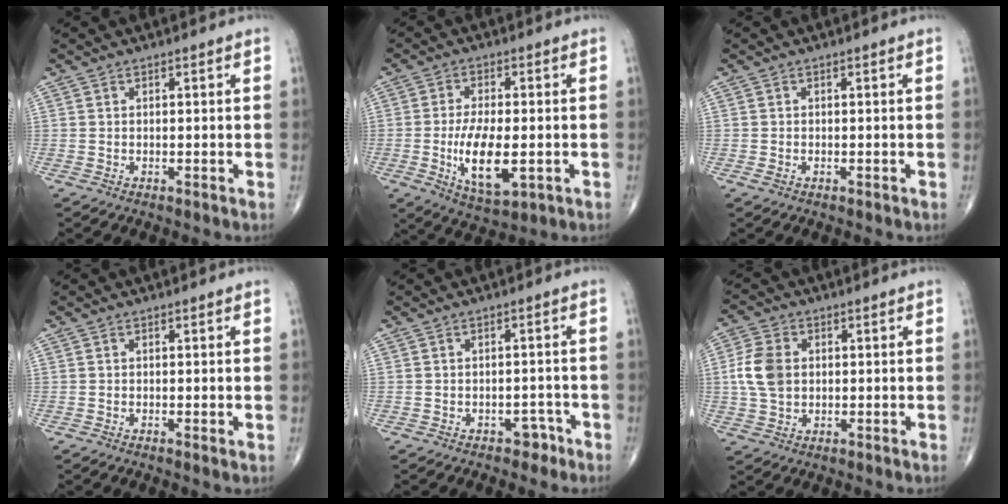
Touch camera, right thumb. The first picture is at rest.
{"total": 11.4, "force": [-2.3, 5.0, 10.0], "torque": [-0.173, -0.010, -0.033]}
{"total": 0.7, "force": [-0.3, 0.4, 0.5], "torque": [-0.013, 0.002, -0.005]}
{"total": 0.7, "force": [-0.1, 0.1, 0.7], "torque": [-0.016, -0.004, -0.005]}
{"total": 2.7, "force": [-1.8, 1.7, 0.9], "torque": [-0.001, 0.017, -0.021]}
{"total": 7.6, "force": [0.6, 5.5, 5.3], "torque": [-0.102, 0.006, 0.011]}